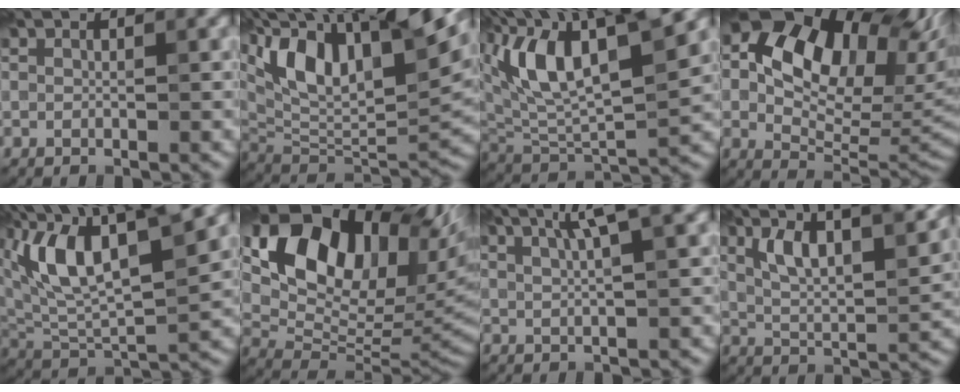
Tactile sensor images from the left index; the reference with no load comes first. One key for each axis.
{"total": 16.2, "fx": 8.0, "fy": 6.3, "fz": 12.6, "tx": -0.245, "ty": 0.052, "tz": 0.143}
{"total": 11.8, "fx": 4.9, "fy": 4.8, "fz": 9.6, "tx": -0.169, "ty": 0.014, "tz": 0.095}
{"total": 13.7, "fx": 3.4, "fy": 9.0, "fz": 9.8, "tx": -0.142, "ty": 0.019, "tz": 0.075}
{"total": 10.8, "fx": 4.0, "fy": 4.4, "fz": 9.1, "tx": -0.162, "ty": 0.011, "tz": 0.080}
{"total": 15.8, "fx": 6.6, "fy": 9.6, "fz": 10.7, "tx": -0.216, "ty": 0.030, "tz": 0.140}
{"total": 3.8, "fx": 1.9, "fy": 0.3, "fz": 3.3, "tx": -0.050, "ty": 0.016, "tz": 0.044}
{"total": 10.3, "fx": 4.8, "fy": 3.8, "fz": 8.3, "tx": -0.129, "ty": 0.017, "tz": 0.079}